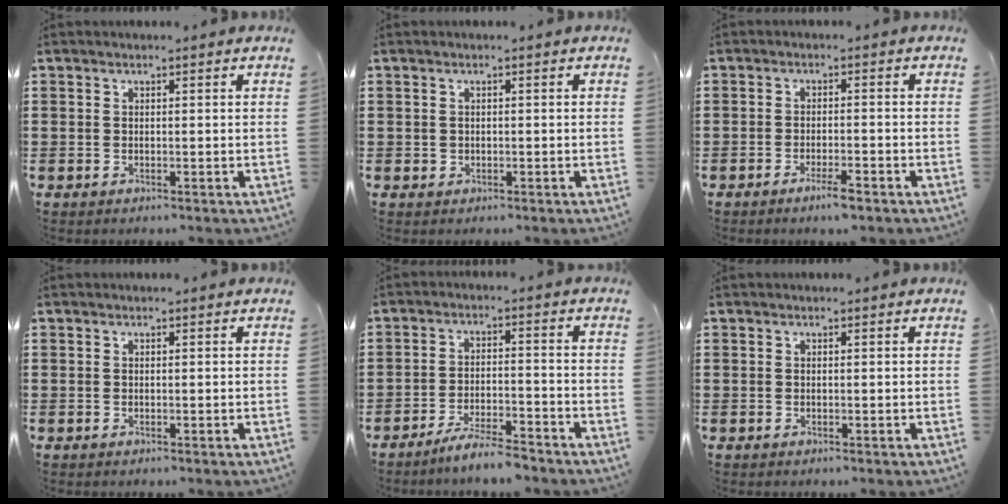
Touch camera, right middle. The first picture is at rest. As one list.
[{"total": 0.6, "force": [0.1, 0.6, 0.0], "torque": [-0.002, 0.005, 0.000]}, {"total": 2.9, "force": [-1.9, 0.5, 2.1], "torque": [-0.033, 0.002, -0.033]}, {"total": 0.0}, {"total": 5.0, "force": [-4.6, -0.1, 1.8], "torque": [-0.037, -0.004, -0.090]}, {"total": 0.0}]